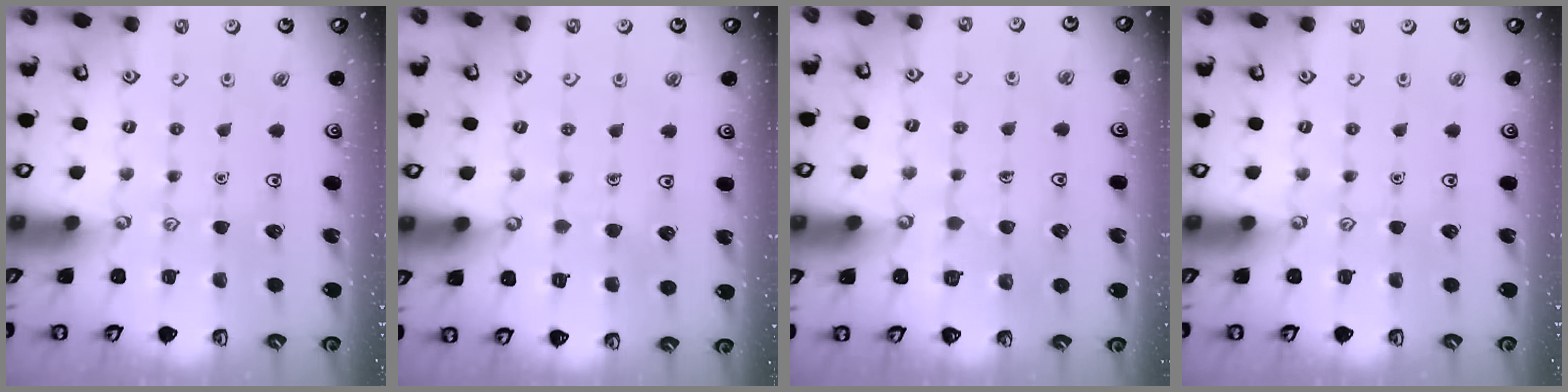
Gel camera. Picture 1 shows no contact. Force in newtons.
{"total": 2.9, "press": 2.9, "slide": 0.2}
{"total": 2.5, "press": 2.5, "slide": 0.1}
{"total": 0.0}